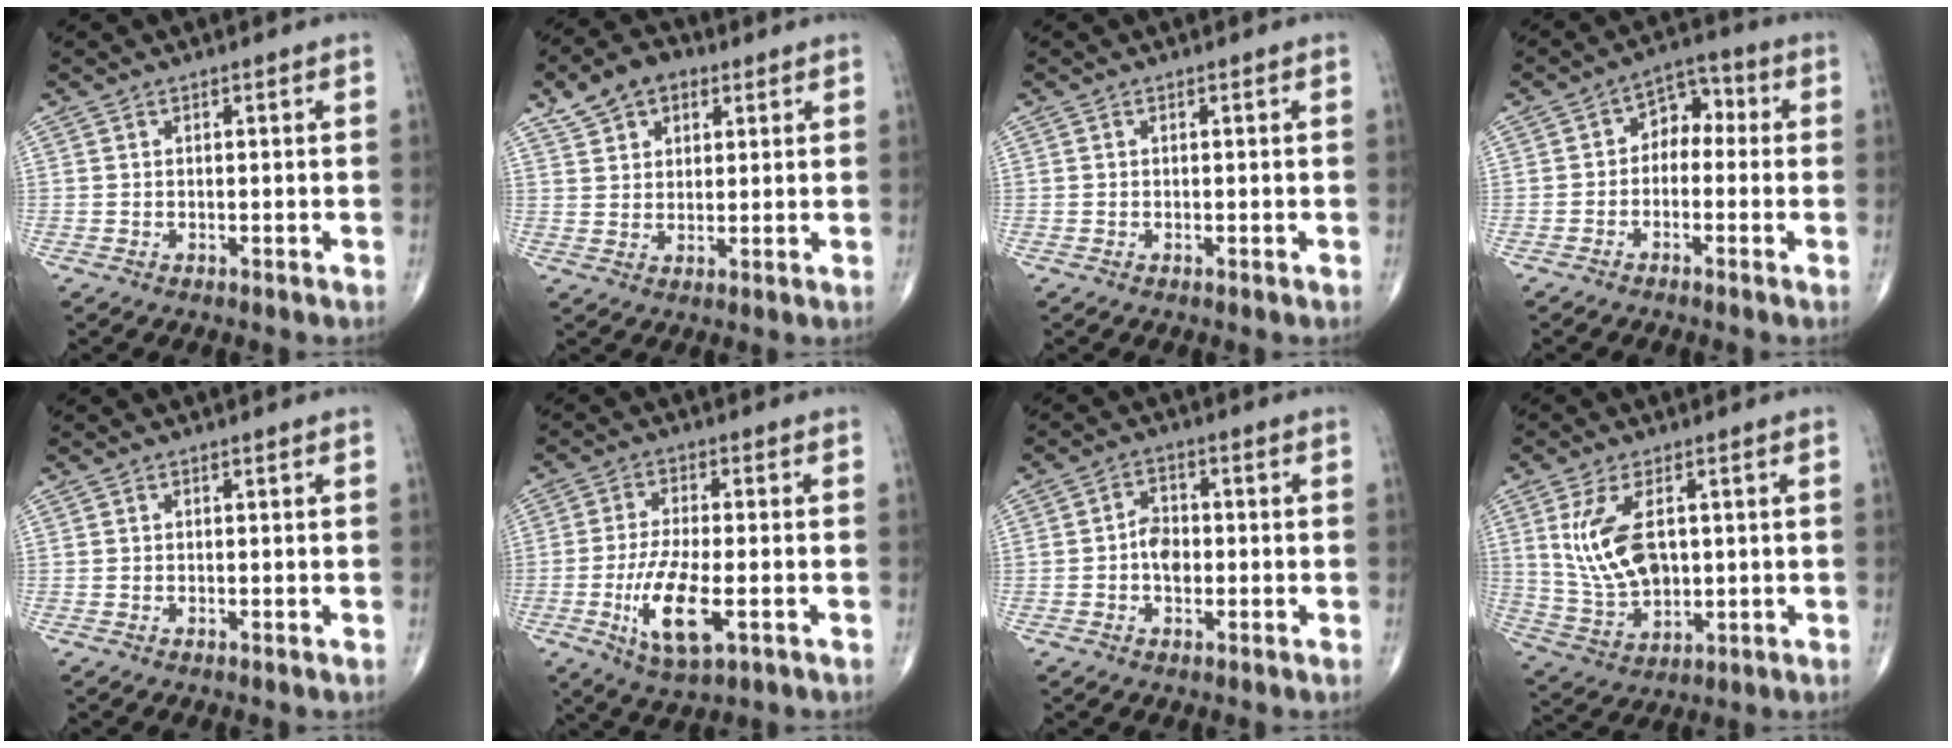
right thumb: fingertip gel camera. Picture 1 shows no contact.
{"total": 8.5, "force": [4.3, 5.7, 4.5], "torque": [-0.051, -0.002, 0.071]}
{"total": 0.0}
{"total": 6.2, "force": [-0.5, 4.5, 4.2], "torque": [-0.029, 0.032, -0.026]}
{"total": 0.0}
{"total": 10.9, "force": [-3.3, 3.7, 9.7], "torque": [-0.189, -0.003, -0.055]}
{"total": 4.6, "force": [-0.7, 3.2, 3.2], "torque": [-0.041, 0.014, -0.018]}
{"total": 13.2, "force": [2.7, 7.4, 10.6], "torque": [-0.206, -0.012, 0.066]}